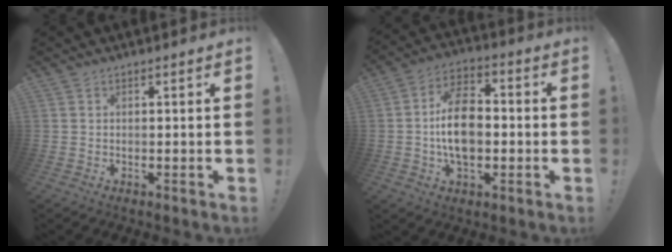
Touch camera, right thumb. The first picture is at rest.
{"total": 13.6, "force": [-1.8, 8.8, 10.1], "torque": [-0.178, 0.013, -0.032]}